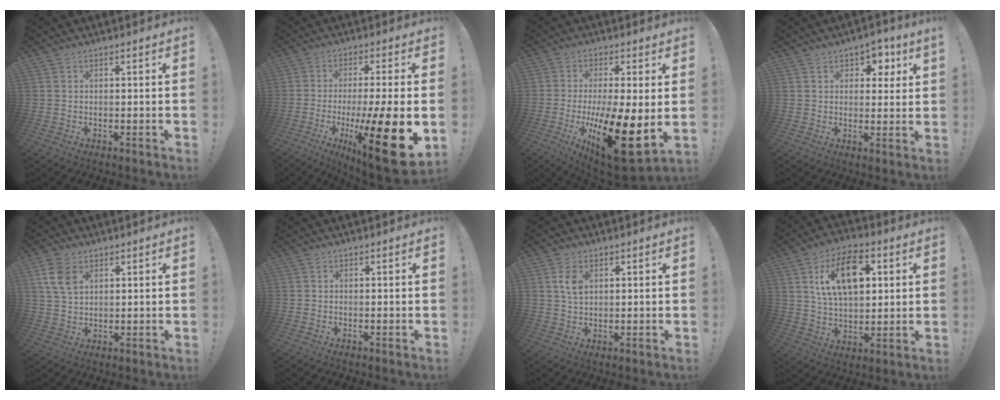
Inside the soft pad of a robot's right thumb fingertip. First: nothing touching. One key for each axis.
{"total": 20.5, "fx": -6.3, "fy": 3.3, "fz": 19.2, "tx": -0.292, "ty": 0.017, "tz": -0.093}
{"total": 17.9, "fx": -4.6, "fy": 5.6, "fz": 16.4, "tx": -0.259, "ty": 0.001, "tz": -0.068}
{"total": 5.2, "fx": 3.3, "fy": 3.2, "fz": 2.5, "tx": -0.017, "ty": -0.022, "tz": 0.052}
{"total": 7.5, "fx": 3.2, "fy": 4.8, "fz": 4.8, "tx": -0.087, "ty": -0.003, "tz": 0.062}
{"total": 0.0}
{"total": 4.7, "fx": 1.7, "fy": 2.9, "fz": 3.4, "tx": -0.046, "ty": -0.004, "tz": 0.027}
{"total": 16.1, "fx": 5.7, "fy": 9.3, "fz": 11.8, "tx": -0.174, "ty": -0.005, "tz": 0.099}